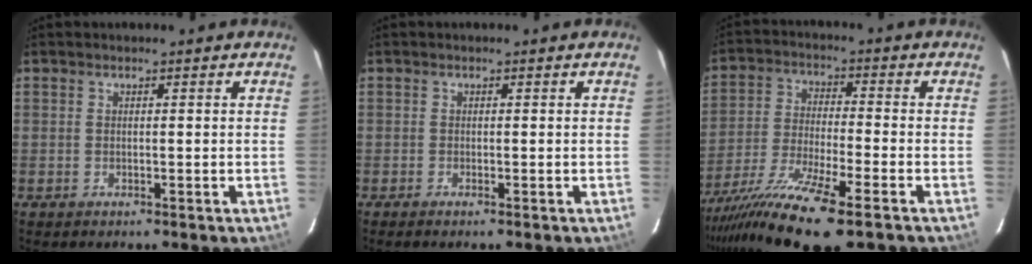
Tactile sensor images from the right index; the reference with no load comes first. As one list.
[{"total": 0.9, "force": [-0.7, 0.0, 0.5], "torque": [-0.012, -0.003, -0.014]}, {"total": 15.8, "force": [-11.4, 1.4, 10.9], "torque": [-0.221, -0.046, -0.210]}]